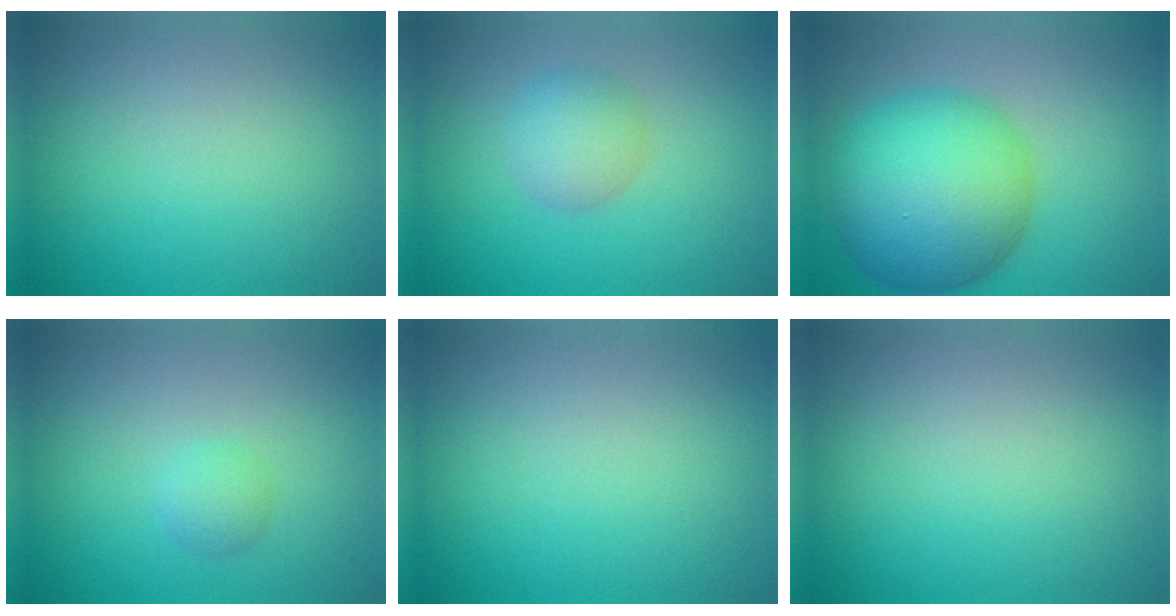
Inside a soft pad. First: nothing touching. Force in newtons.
{"total": 2.8, "press": 2.8, "slide": 0.1}
{"total": 11.1, "press": 11.1, "slide": 0.3}
{"total": 1.3, "press": 1.3, "slide": 0.0}
{"total": 0.0}
{"total": 0.0}